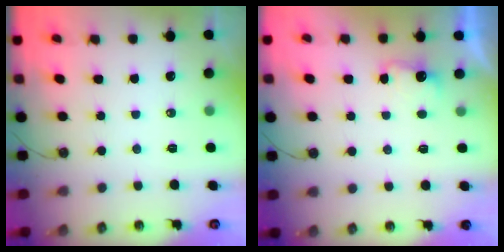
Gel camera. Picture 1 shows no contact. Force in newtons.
{"total": 2.8, "press": 2.7, "slide": 0.8}